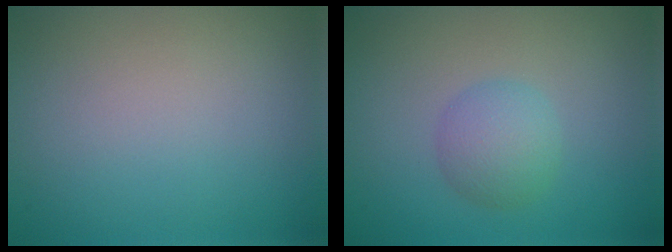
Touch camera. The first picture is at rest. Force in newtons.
{"total": 2.7, "press": 2.7, "slide": 0.0}